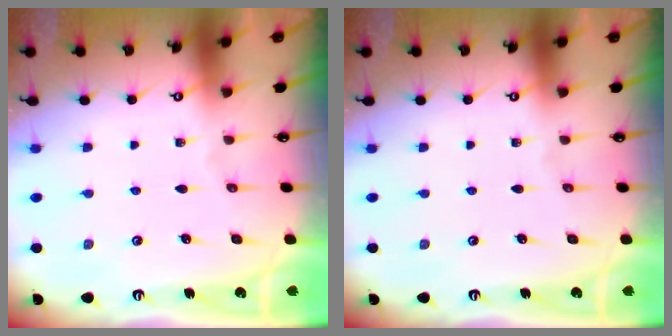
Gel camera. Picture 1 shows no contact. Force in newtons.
{"total": 0.0}